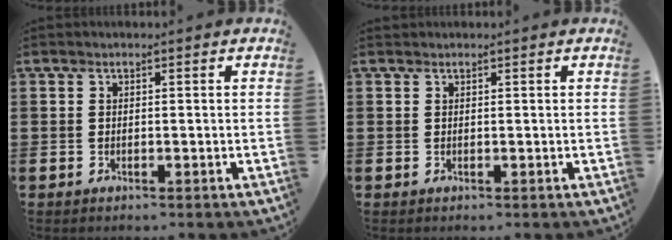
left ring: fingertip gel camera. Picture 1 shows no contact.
{"total": 0.0}